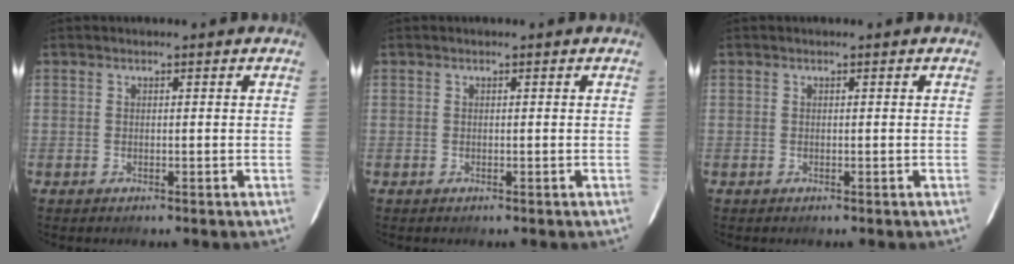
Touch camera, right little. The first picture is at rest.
{"total": 0.0}
{"total": 0.0}